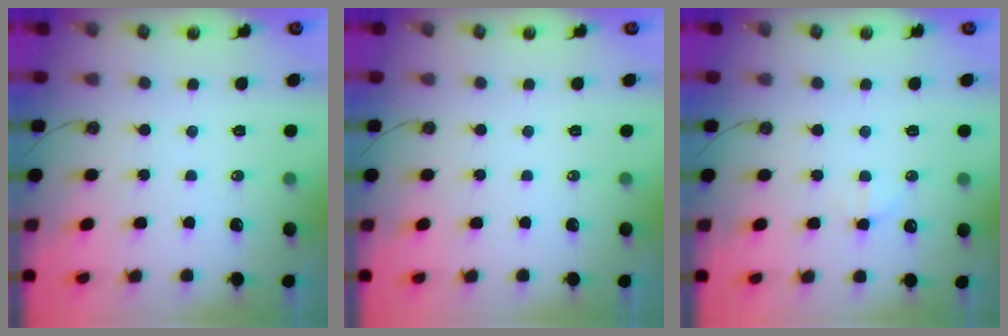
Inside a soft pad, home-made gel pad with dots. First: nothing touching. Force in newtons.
{"total": 0.0}
{"total": 3.8, "press": 3.7, "slide": 0.9}